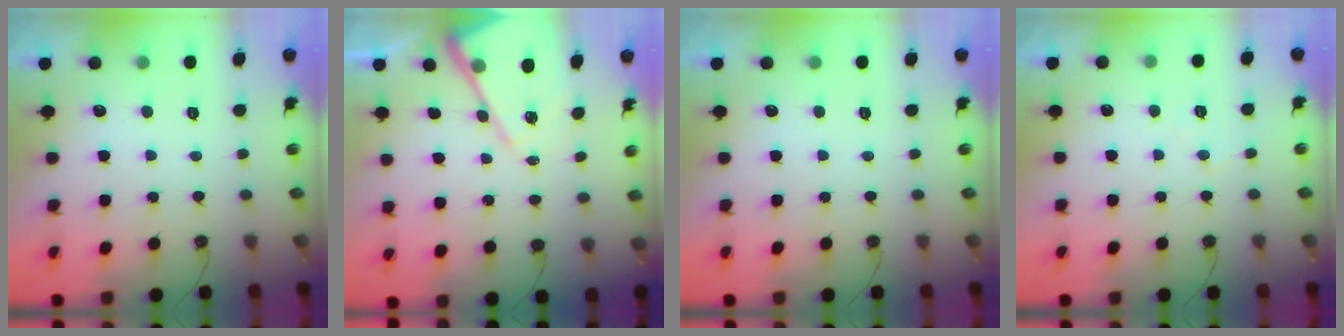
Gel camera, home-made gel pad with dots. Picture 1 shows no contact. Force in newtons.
{"total": 12.3, "press": 12.2, "slide": 1.1}
{"total": 0.0}
{"total": 4.9, "press": 4.8, "slide": 0.7}